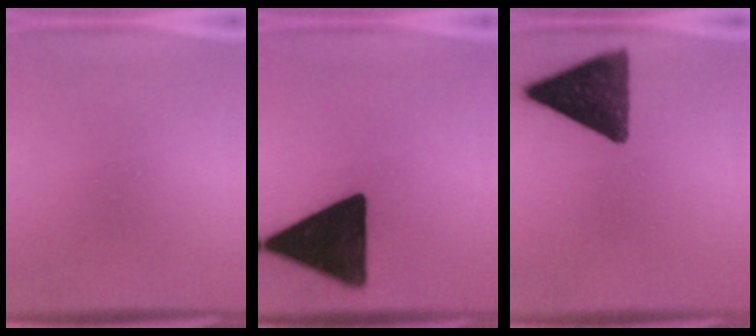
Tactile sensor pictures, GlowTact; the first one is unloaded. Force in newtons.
{"total": 17.5}
{"total": 13.8}